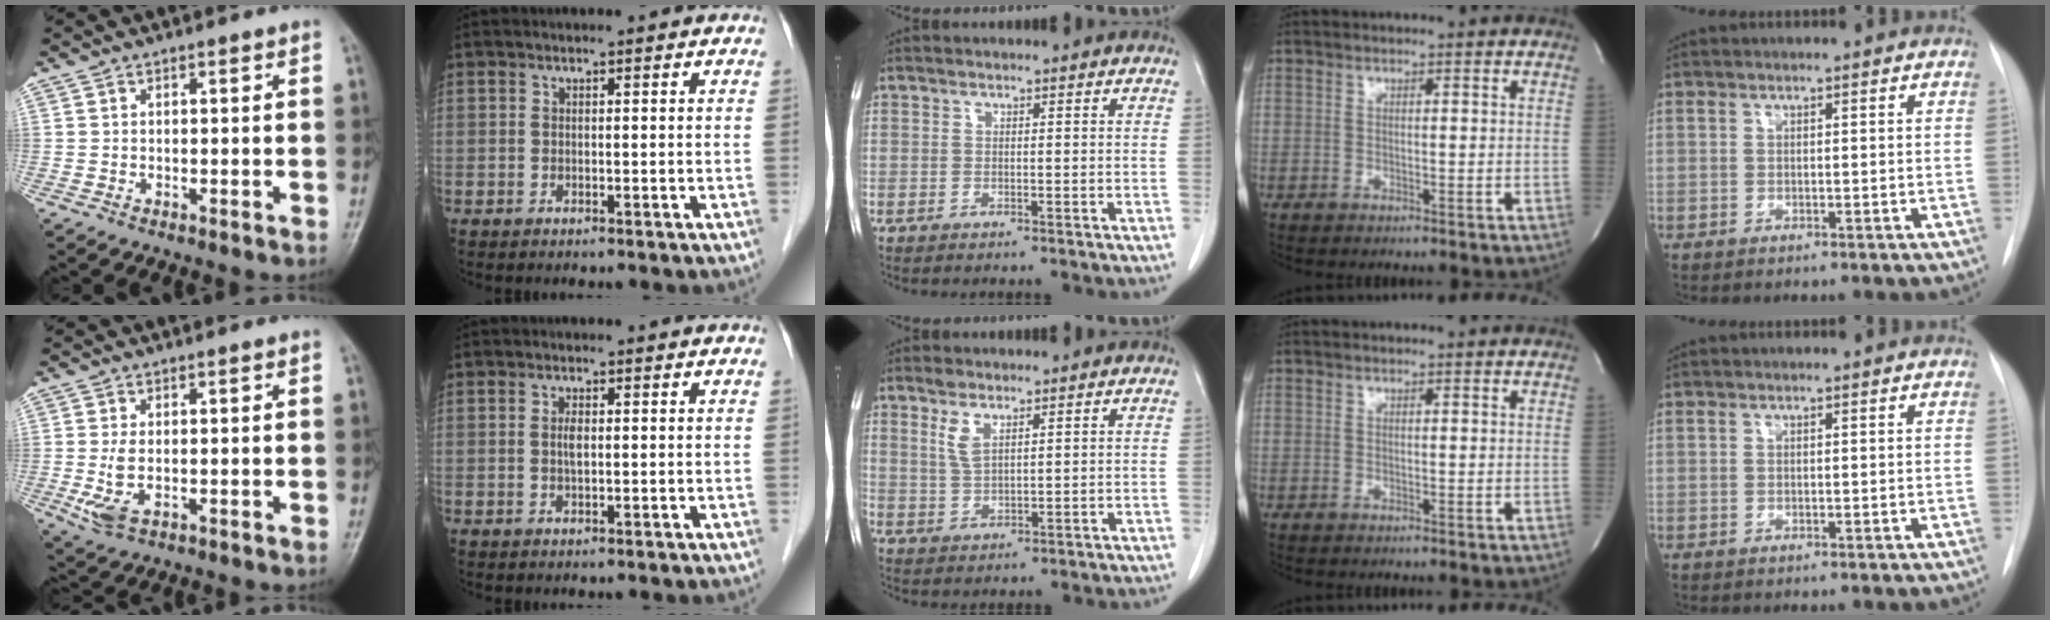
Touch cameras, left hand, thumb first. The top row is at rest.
{"thumb": {"total": 4.4, "force": [-0.7, 2.1, 3.8], "torque": [-0.090, -0.005, -0.006]}, "index": {"total": 1.4, "force": [0.0, 0.5, 1.3], "torque": [-0.026, -0.002, 0.001]}, "middle": {"total": 3.5, "force": [2.0, 1.2, 2.5], "torque": [-0.061, 0.001, 0.047]}}